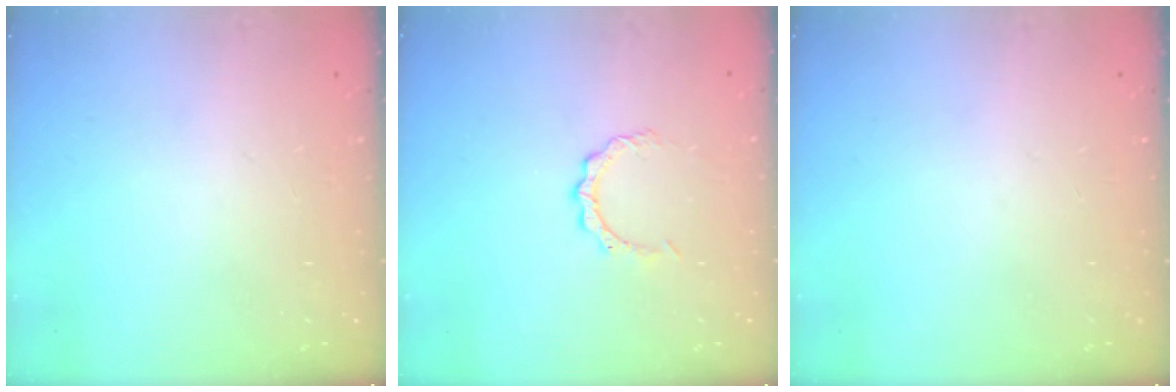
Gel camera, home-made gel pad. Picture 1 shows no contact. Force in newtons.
{"total": 3.0, "press": 3.0, "slide": 0.2}
{"total": 0.0}